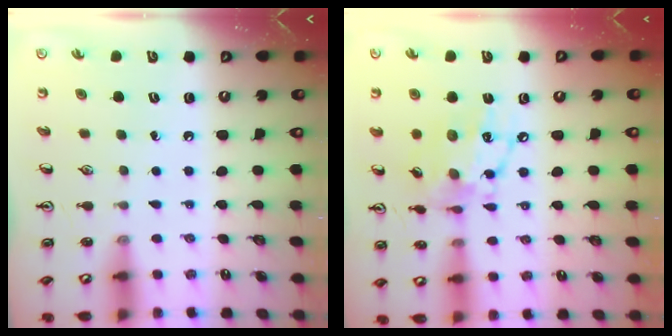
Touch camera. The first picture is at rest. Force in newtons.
{"total": 14.8, "press": 14.8, "slide": 1.1}